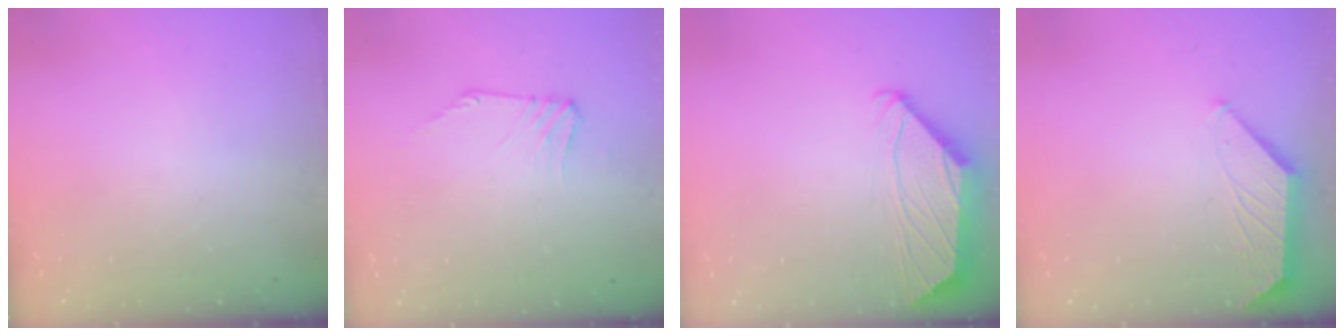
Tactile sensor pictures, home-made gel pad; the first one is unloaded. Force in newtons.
{"total": 0.0}
{"total": 2.1, "press": 2.0, "slide": 0.8}
{"total": 1.5, "press": 1.4, "slide": 0.4}